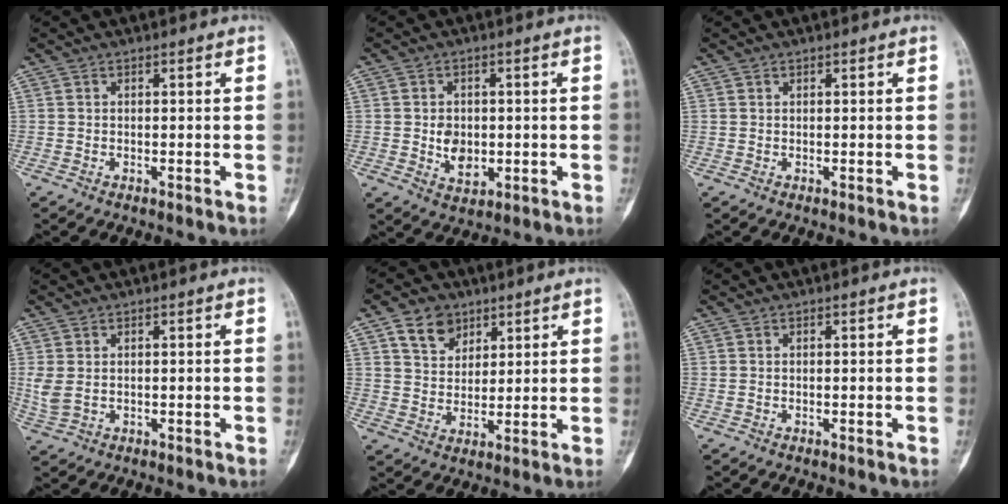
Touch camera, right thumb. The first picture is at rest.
{"total": 5.3, "force": [-0.3, 3.9, 3.5], "torque": [-0.037, -0.004, 0.002]}
{"total": 0.0}
{"total": 3.4, "force": [0.3, 2.1, 2.6], "torque": [-0.074, 0.002, 0.013]}
{"total": 7.5, "force": [4.2, 5.4, 3.0], "torque": [-0.029, -0.023, 0.078]}
{"total": 0.0}